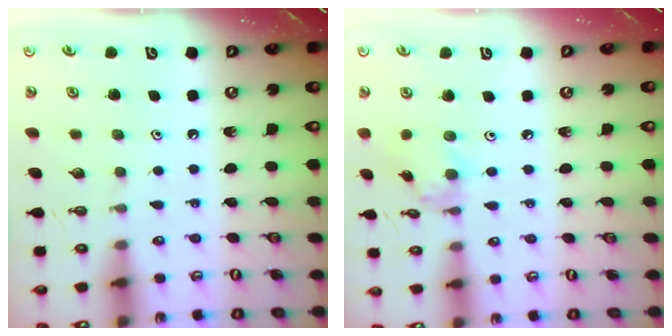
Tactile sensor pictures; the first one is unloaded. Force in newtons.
{"total": 2.8, "press": 2.8, "slide": 0.1}